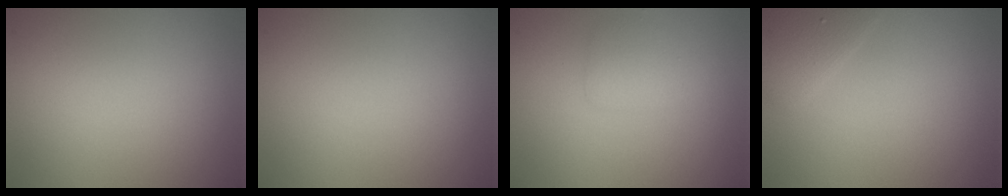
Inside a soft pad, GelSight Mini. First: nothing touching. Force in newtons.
{"total": 0.0}
{"total": 1.6, "press": 1.6, "slide": 0.0}
{"total": 1.8, "press": 1.8, "slide": 0.1}